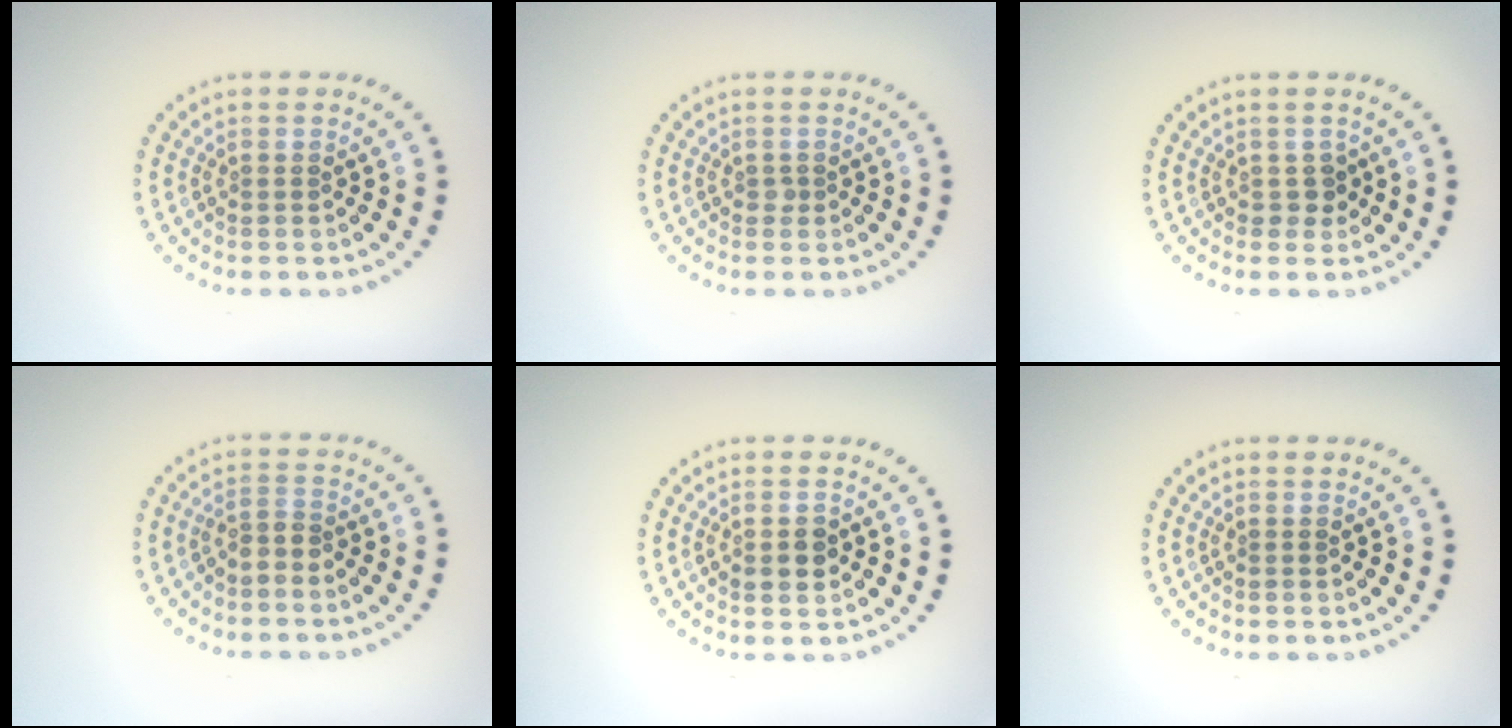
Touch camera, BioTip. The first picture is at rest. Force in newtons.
{"total": 0.6, "press": 0.4, "slide": 0.4}
{"total": 1.3, "press": 1.1, "slide": 0.7}
{"total": 1.4, "press": 0.9, "slide": 1.0}
{"total": 2.2, "press": 2.2, "slide": 0.2}
{"total": 0.0}